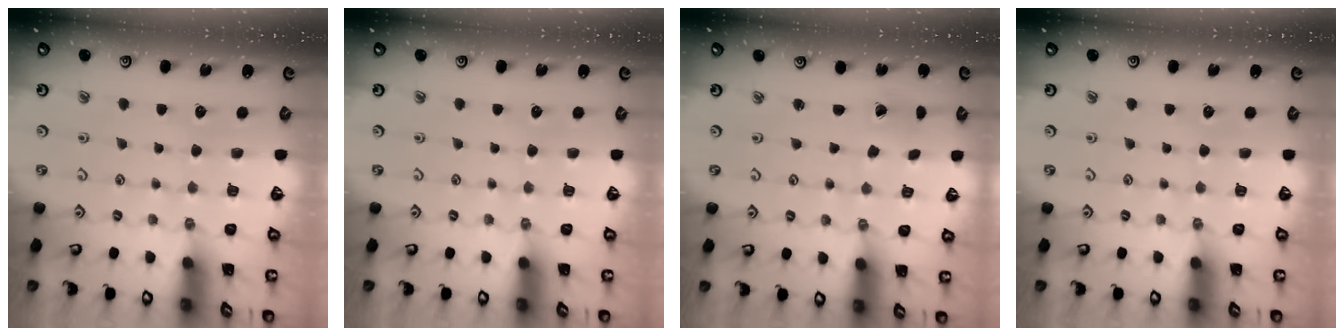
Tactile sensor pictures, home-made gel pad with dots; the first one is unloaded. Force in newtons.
{"total": 0.0}
{"total": 0.9, "press": 0.9, "slide": 0.0}
{"total": 0.0}